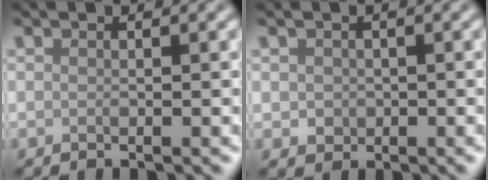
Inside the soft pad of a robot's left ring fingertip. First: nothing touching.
{"total": 1.3, "force": [0.0, 1.2, 0.4], "torque": [-0.006, -0.006, -0.001]}